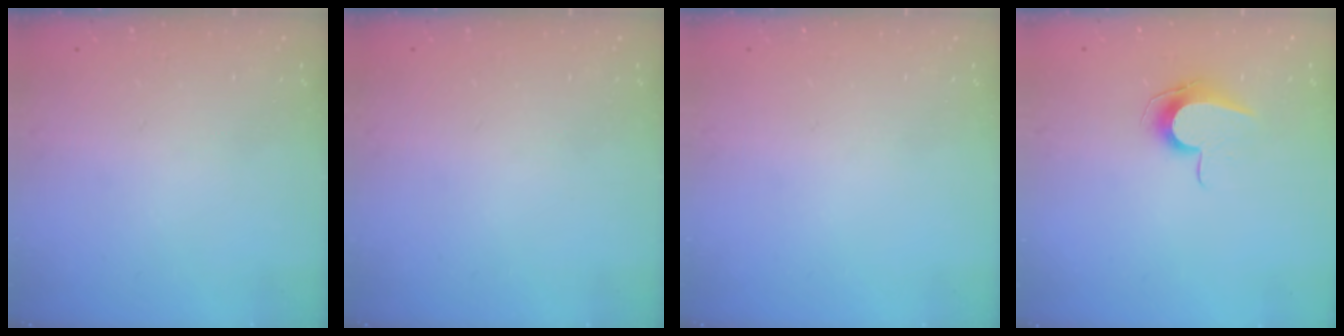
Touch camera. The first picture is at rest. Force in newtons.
{"total": 0.0}
{"total": 0.0}
{"total": 8.4, "press": 8.3, "slide": 0.7}